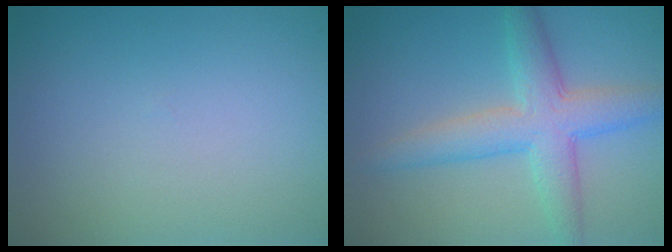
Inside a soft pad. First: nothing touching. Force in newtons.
{"total": 5.2, "press": 5.2, "slide": 0.1}